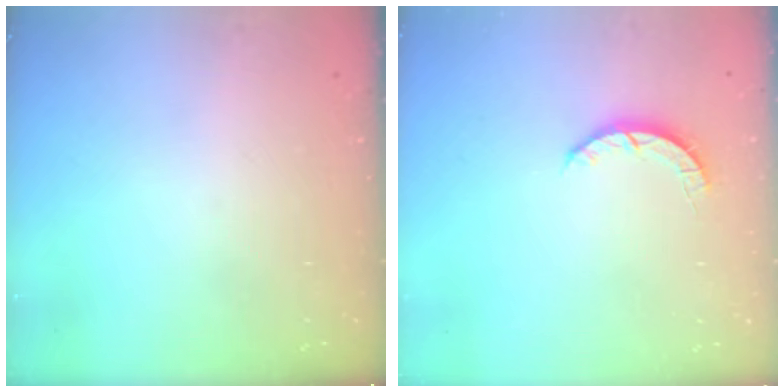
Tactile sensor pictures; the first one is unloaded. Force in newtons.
{"total": 2.7, "press": 2.7, "slide": 0.4}